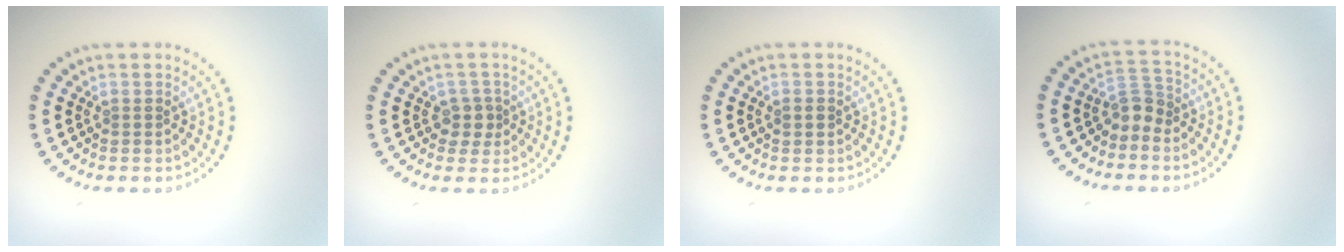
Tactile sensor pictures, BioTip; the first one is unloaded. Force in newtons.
{"total": 1.7, "press": 1.4, "slide": 1.1}
{"total": 1.0, "press": 1.0, "slide": 0.1}
{"total": 2.1, "press": 1.6, "slide": 1.3}